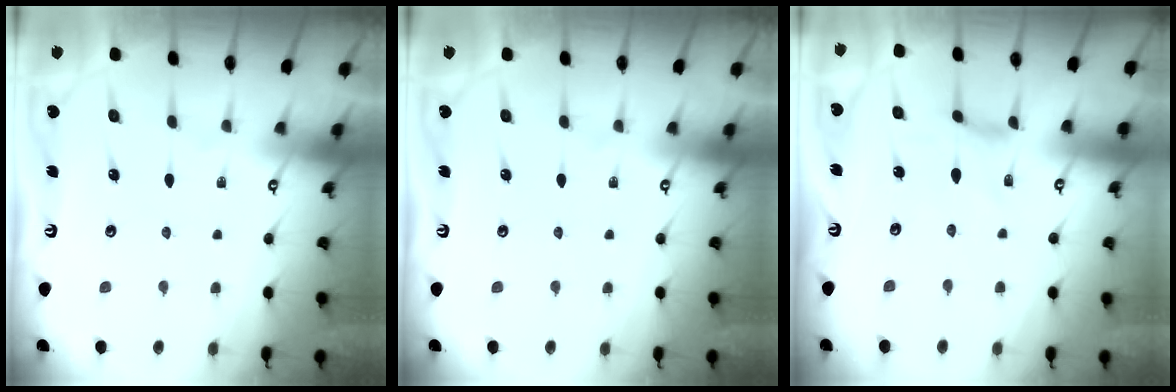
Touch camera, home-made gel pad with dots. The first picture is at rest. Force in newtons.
{"total": 0.0}
{"total": 0.0}